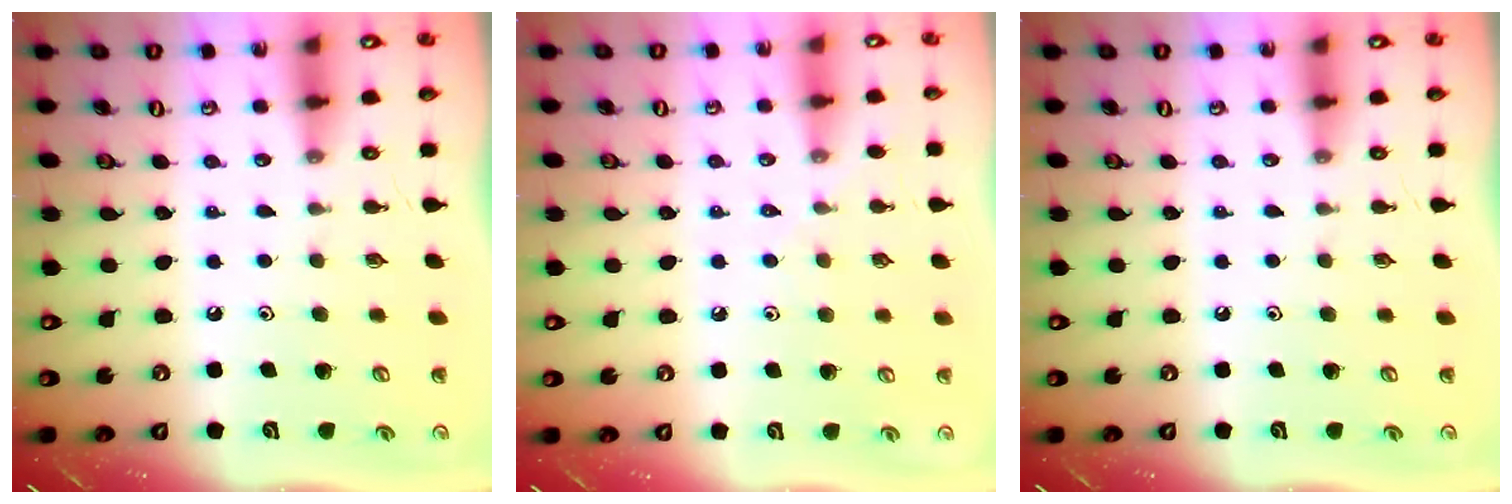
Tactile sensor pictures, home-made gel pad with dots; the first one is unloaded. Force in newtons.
{"total": 4.4, "press": 4.4, "slide": 0.7}
{"total": 0.0}